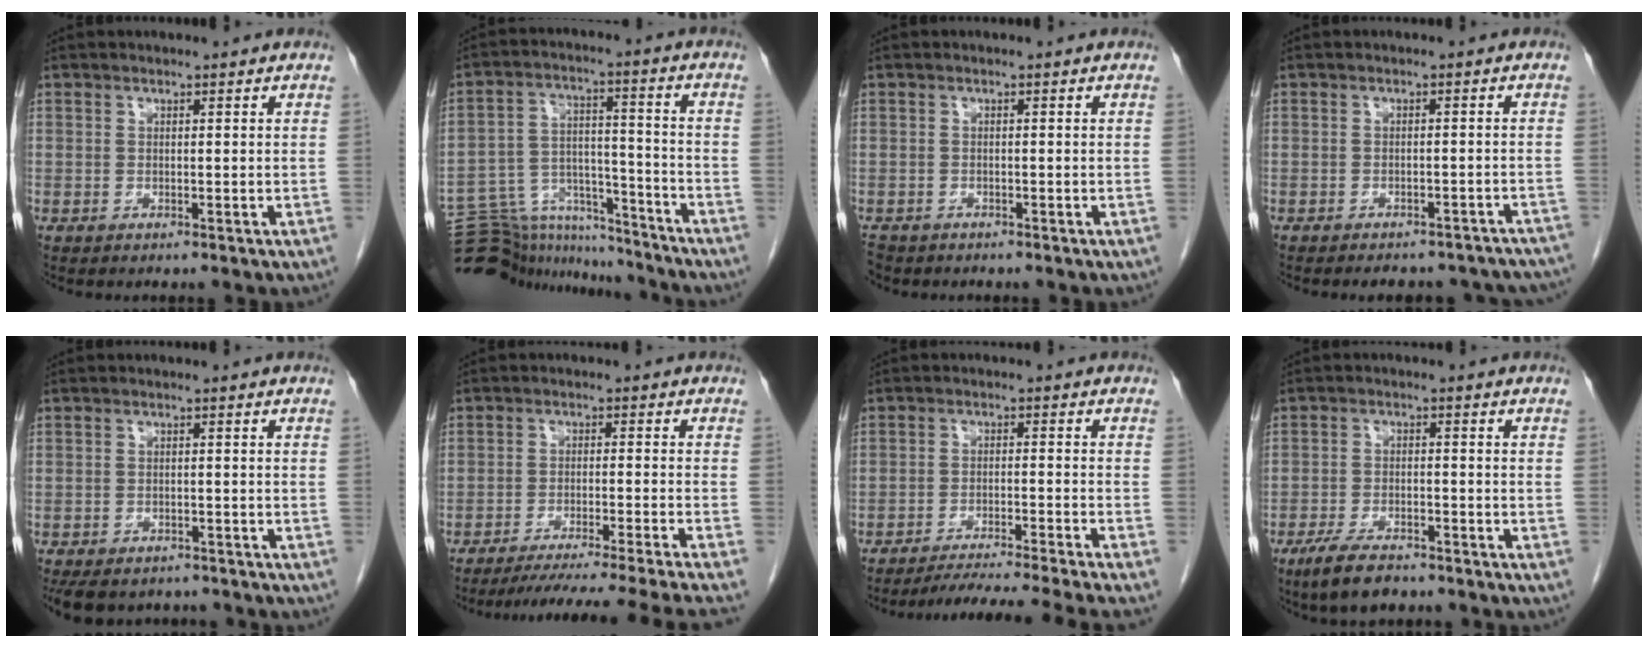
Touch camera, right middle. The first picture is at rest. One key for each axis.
{"total": 16.7, "fx": -16.0, "fy": 4.1, "fz": 2.0, "tx": -0.049, "ty": 0.048, "tz": -0.246}
{"total": 3.2, "fx": -2.7, "fy": 1.7, "fz": 0.7, "tx": -0.012, "ty": -0.003, "tz": -0.042}
{"total": 14.1, "fx": -12.8, "fy": 4.9, "fz": 3.5, "tx": -0.049, "ty": 0.011, "tz": -0.129}
{"total": 9.2, "fx": -7.6, "fy": 4.3, "fz": 2.9, "tx": -0.053, "ty": -0.003, "tz": -0.098}
{"total": 17.8, "fx": -16.0, "fy": -2.9, "fz": 7.3, "tx": -0.084, "ty": -0.047, "tz": -0.225}
{"total": 13.1, "fx": -11.8, "fy": -2.6, "fz": 4.9, "tx": -0.051, "ty": -0.027, "tz": -0.176}
{"total": 6.7, "fx": -5.1, "fy": 2.1, "fz": 3.9, "tx": -0.078, "ty": -0.009, "tz": -0.087}